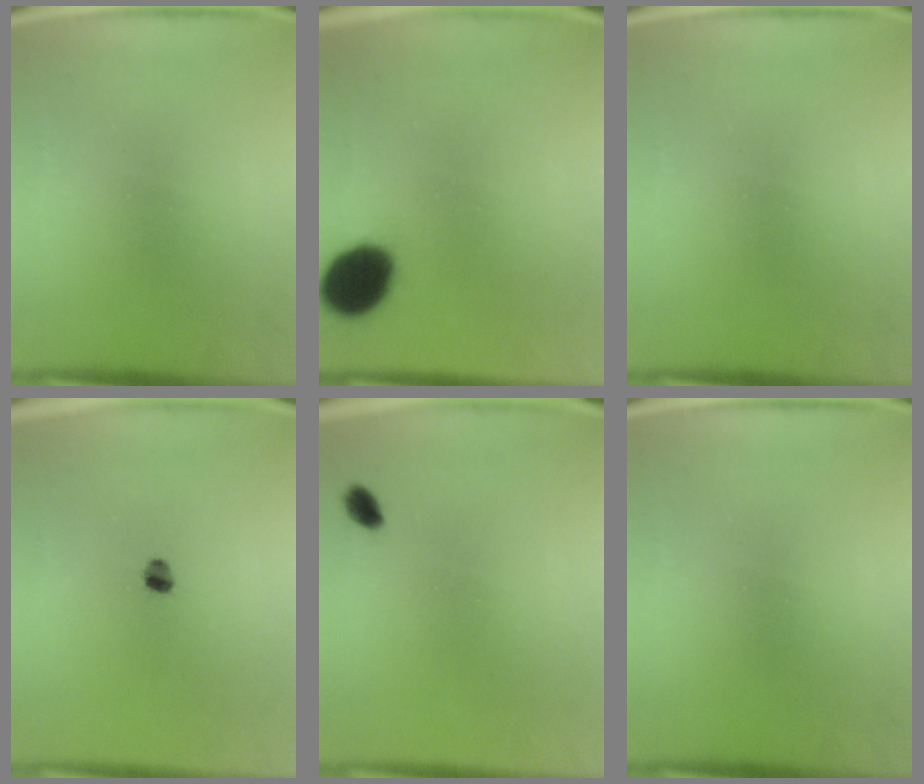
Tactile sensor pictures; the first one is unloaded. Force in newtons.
{"total": 12.6}
{"total": 0.0}
{"total": 2.3}
{"total": 1.9}
{"total": 0.0}